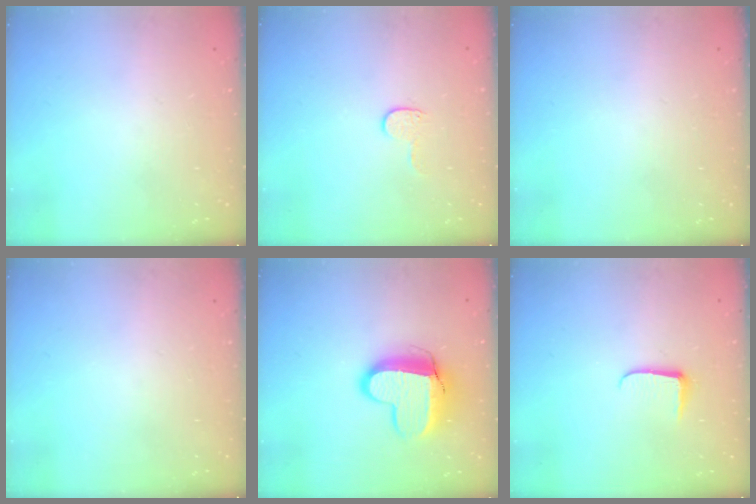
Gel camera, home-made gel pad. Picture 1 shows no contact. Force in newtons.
{"total": 3.9, "press": 3.9, "slide": 0.4}
{"total": 0.0}
{"total": 0.0}
{"total": 12.7, "press": 12.6, "slide": 1.1}
{"total": 6.2, "press": 6.1, "slide": 0.8}